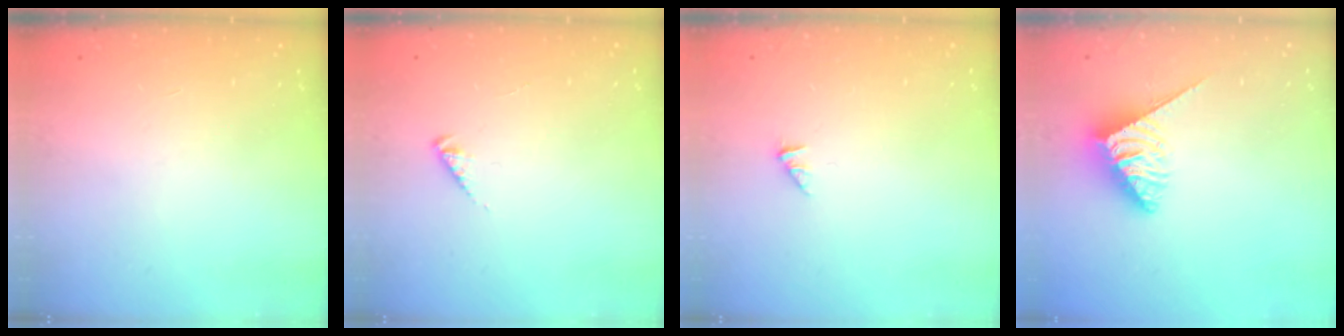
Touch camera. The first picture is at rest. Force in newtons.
{"total": 1.9, "press": 1.9, "slide": 0.3}
{"total": 0.0}
{"total": 4.5, "press": 4.5, "slide": 0.2}